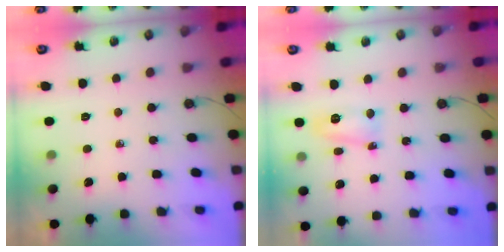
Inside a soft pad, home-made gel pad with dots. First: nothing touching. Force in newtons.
{"total": 6.6, "press": 6.4, "slide": 1.8}